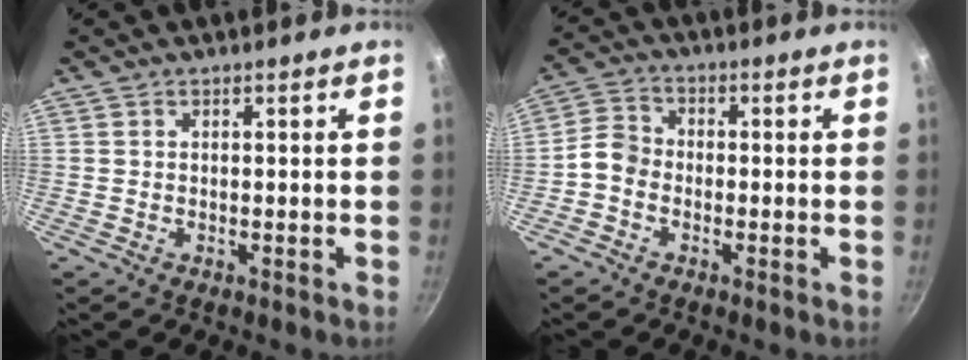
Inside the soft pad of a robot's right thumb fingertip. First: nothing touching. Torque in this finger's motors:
{"motor_torque": [0.67, 0.64, 0.24, -0.71, 0.00]}